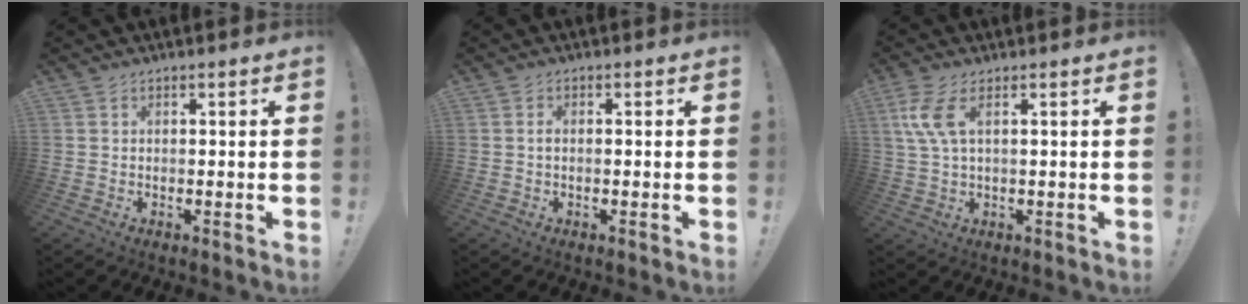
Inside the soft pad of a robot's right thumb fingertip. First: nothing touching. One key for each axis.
{"total": 1.0, "fx": -0.3, "fy": 0.5, "fz": 0.8, "tx": -0.016, "ty": 0.002, "tz": -0.005}
{"total": 7.5, "fx": 2.4, "fy": 2.8, "fz": 6.5, "tx": -0.134, "ty": -0.004, "tz": 0.046}